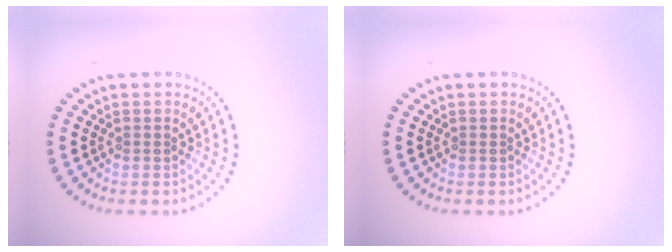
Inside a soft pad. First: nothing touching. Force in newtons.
{"total": 0.0}